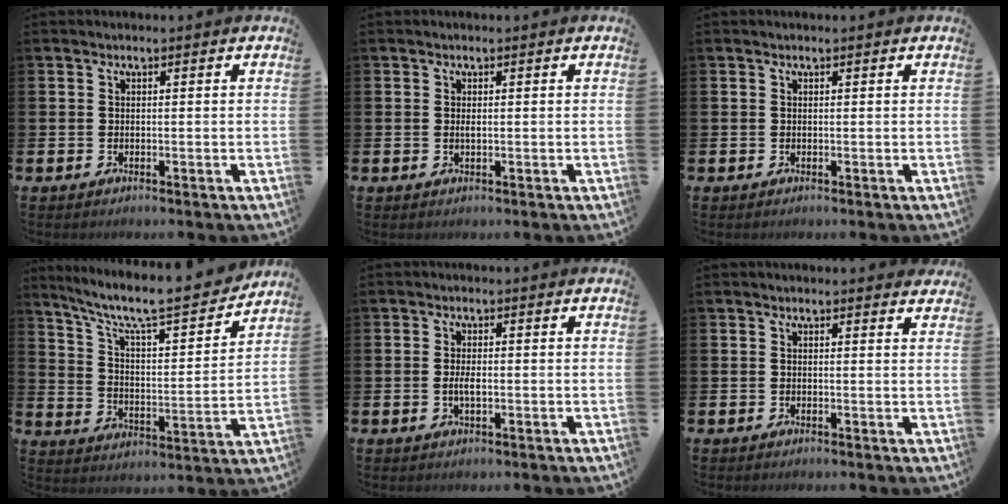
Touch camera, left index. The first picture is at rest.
{"total": 0.6, "force": [0.1, 0.2, 0.6], "torque": [-0.016, 0.002, 0.002]}
{"total": 0.0}
{"total": 9.5, "force": [8.2, 1.6, 4.5], "torque": [-0.109, -0.063, 0.133]}
{"total": 2.1, "force": [-0.2, 0.8, 1.9], "torque": [-0.032, 0.000, -0.006]}
{"total": 0.8, "force": [0.8, 0.1, 0.1], "torque": [0.006, -0.001, 0.013]}